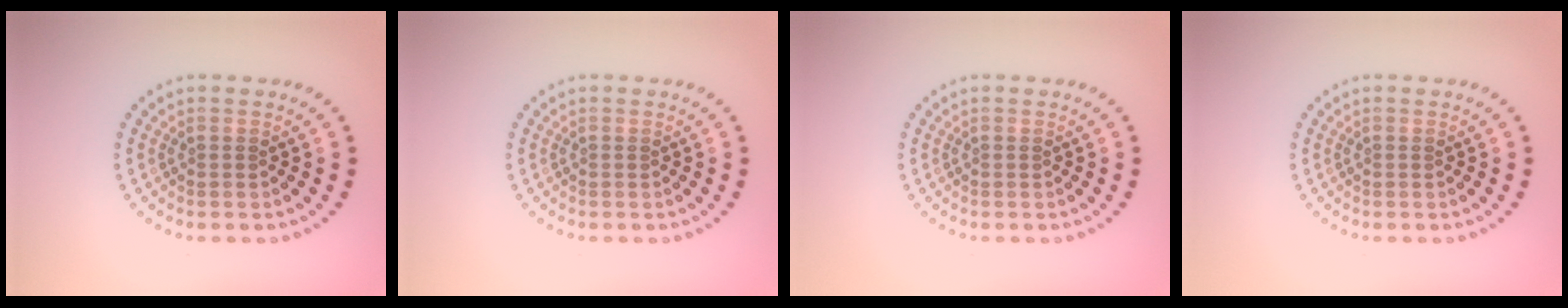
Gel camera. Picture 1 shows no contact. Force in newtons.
{"total": 0.0}
{"total": 0.0}
{"total": 0.0}